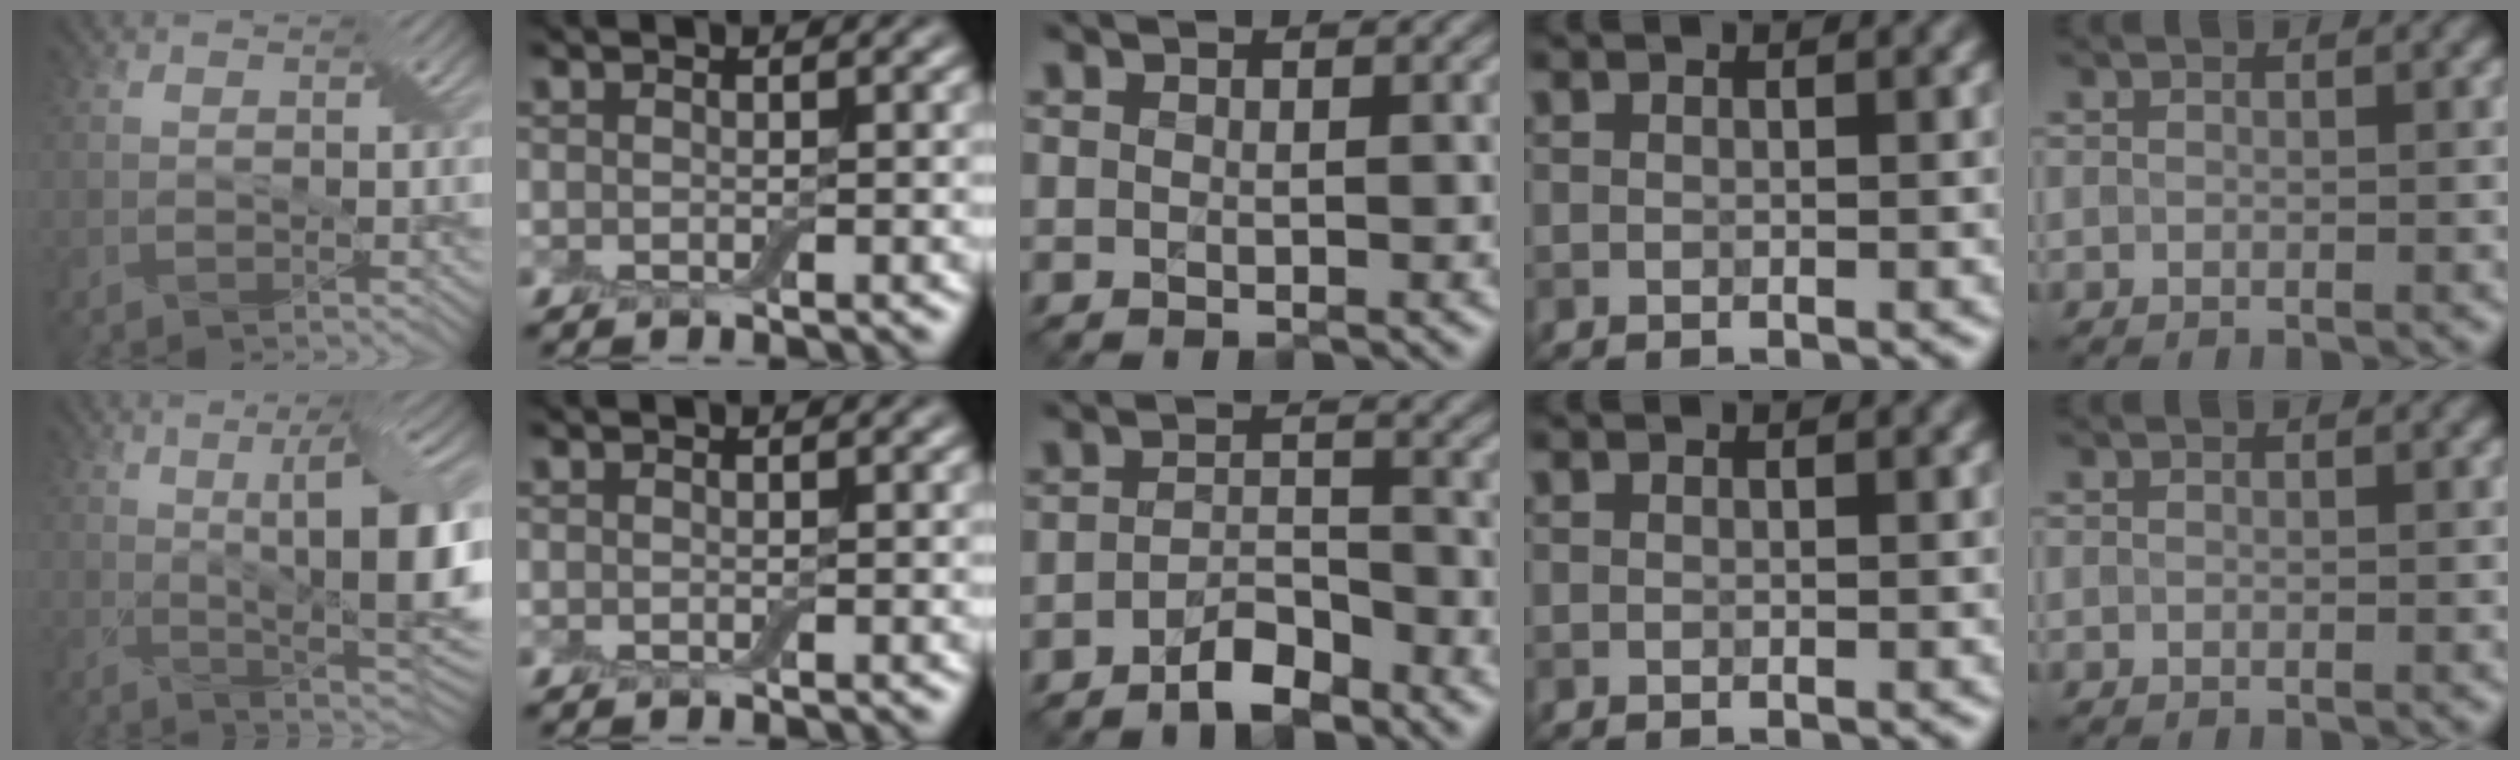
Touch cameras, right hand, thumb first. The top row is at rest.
{"thumb": {"total": 14.2, "force": [1.4, 3.9, 13.6], "torque": [-0.187, 0.010, 0.026]}, "middle": {"total": 3.3, "force": [-2.5, 1.1, 1.9], "torque": [-0.032, 0.009, -0.048]}}